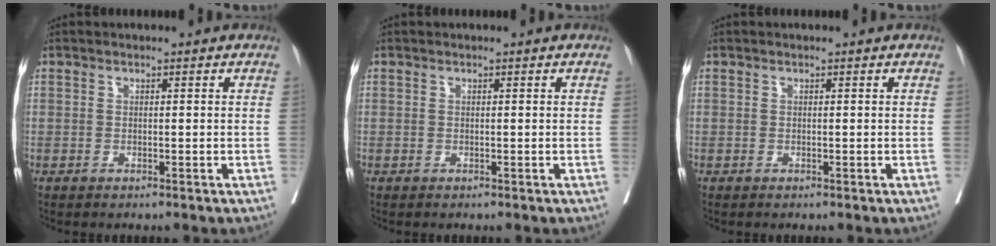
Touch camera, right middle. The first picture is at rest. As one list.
[{"total": 0.0}, {"total": 0.0}]